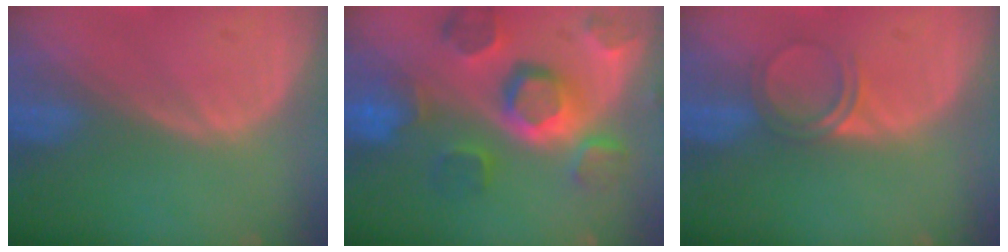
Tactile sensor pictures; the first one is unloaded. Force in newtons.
{"total": 11.4, "press": 10.1, "slide": 5.4}
{"total": 3.2, "press": 2.9, "slide": 1.2}